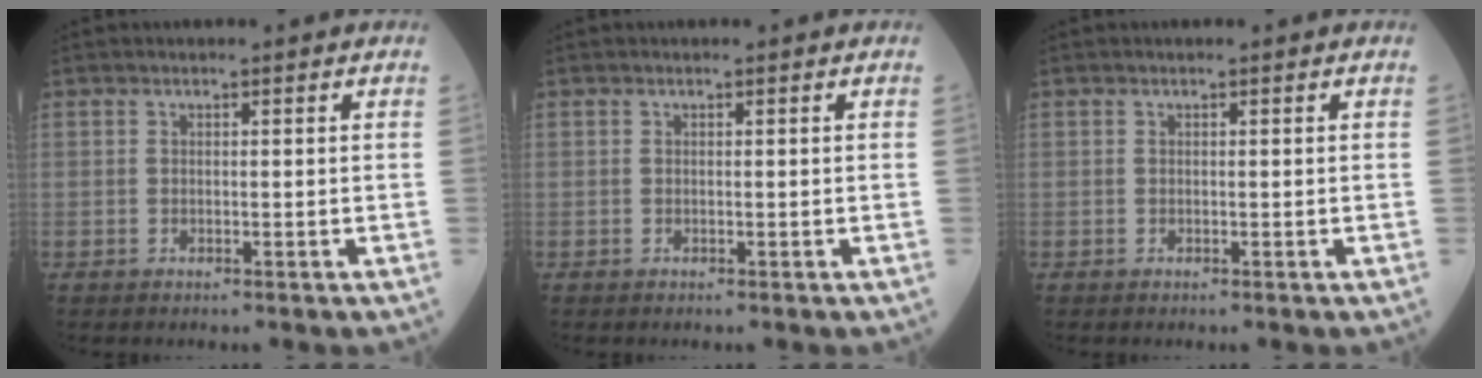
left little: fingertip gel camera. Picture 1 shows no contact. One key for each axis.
{"total": 0.0}
{"total": 0.0}